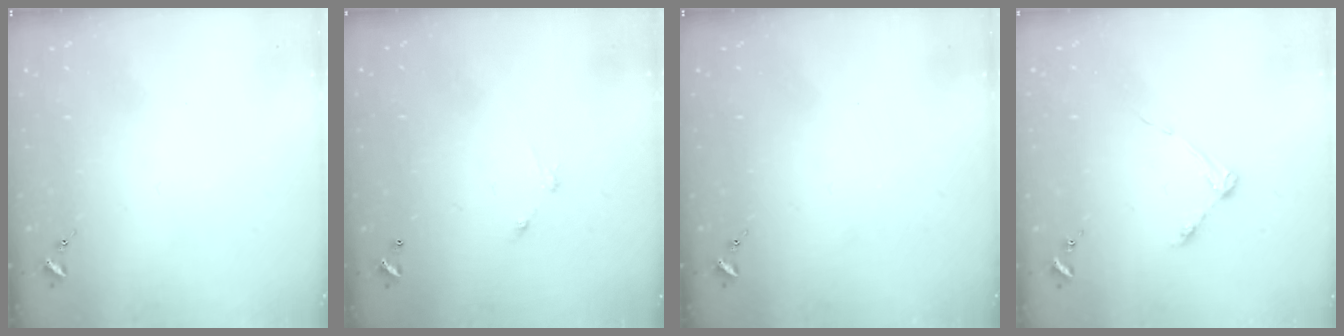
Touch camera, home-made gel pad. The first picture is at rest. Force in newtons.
{"total": 4.5, "press": 4.5, "slide": 0.3}
{"total": 0.0}
{"total": 3.7, "press": 3.7, "slide": 0.4}